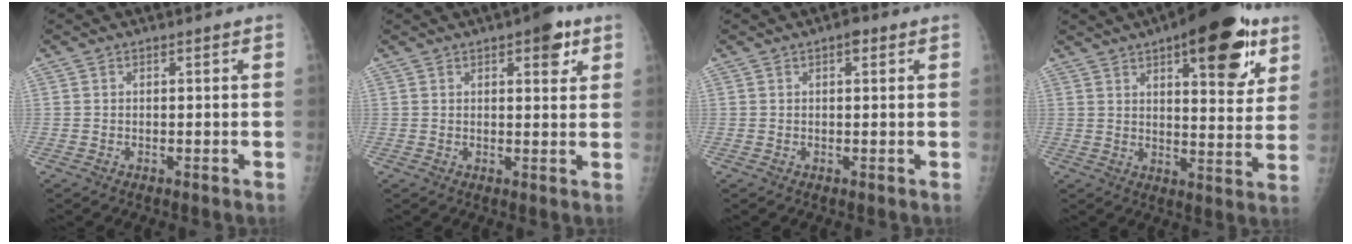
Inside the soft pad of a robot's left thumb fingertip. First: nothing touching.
{"total": 5.4, "force": [2.9, 2.2, 4.1], "torque": [-0.032, -0.009, 0.031]}
{"total": 1.7, "force": [0.9, 0.8, 1.3], "torque": [-0.012, 0.000, 0.009]}
{"total": 19.7, "force": [10.1, 7.4, 15.2], "torque": [-0.172, -0.034, 0.139]}